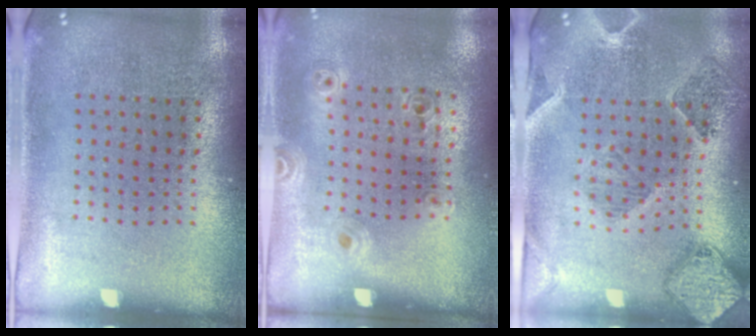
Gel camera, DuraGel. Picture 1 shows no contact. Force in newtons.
{"total": 1.1, "press": 0.9, "slide": 0.6}
{"total": 1.4, "press": 1.4, "slide": 0.3}